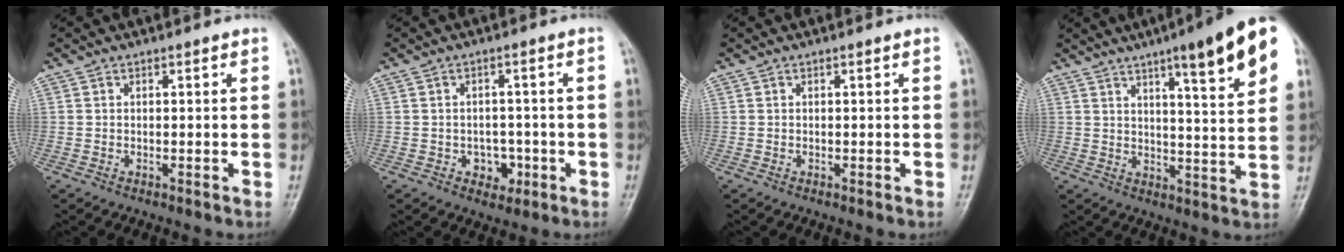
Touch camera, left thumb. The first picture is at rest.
{"total": 4.2, "force": [-1.4, 3.3, 2.1], "torque": [-0.002, 0.010, -0.016]}
{"total": 0.0}
{"total": 16.0, "force": [8.2, 2.4, 13.5], "torque": [-0.168, -0.029, 0.109]}